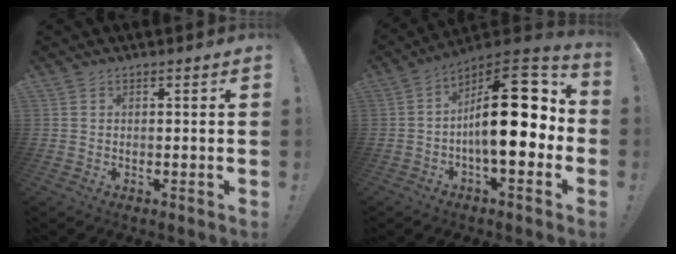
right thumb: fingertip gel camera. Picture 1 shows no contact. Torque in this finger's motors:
{"motor_torque": [0.62, 0.85, 2.17, -0.52, 0.34]}